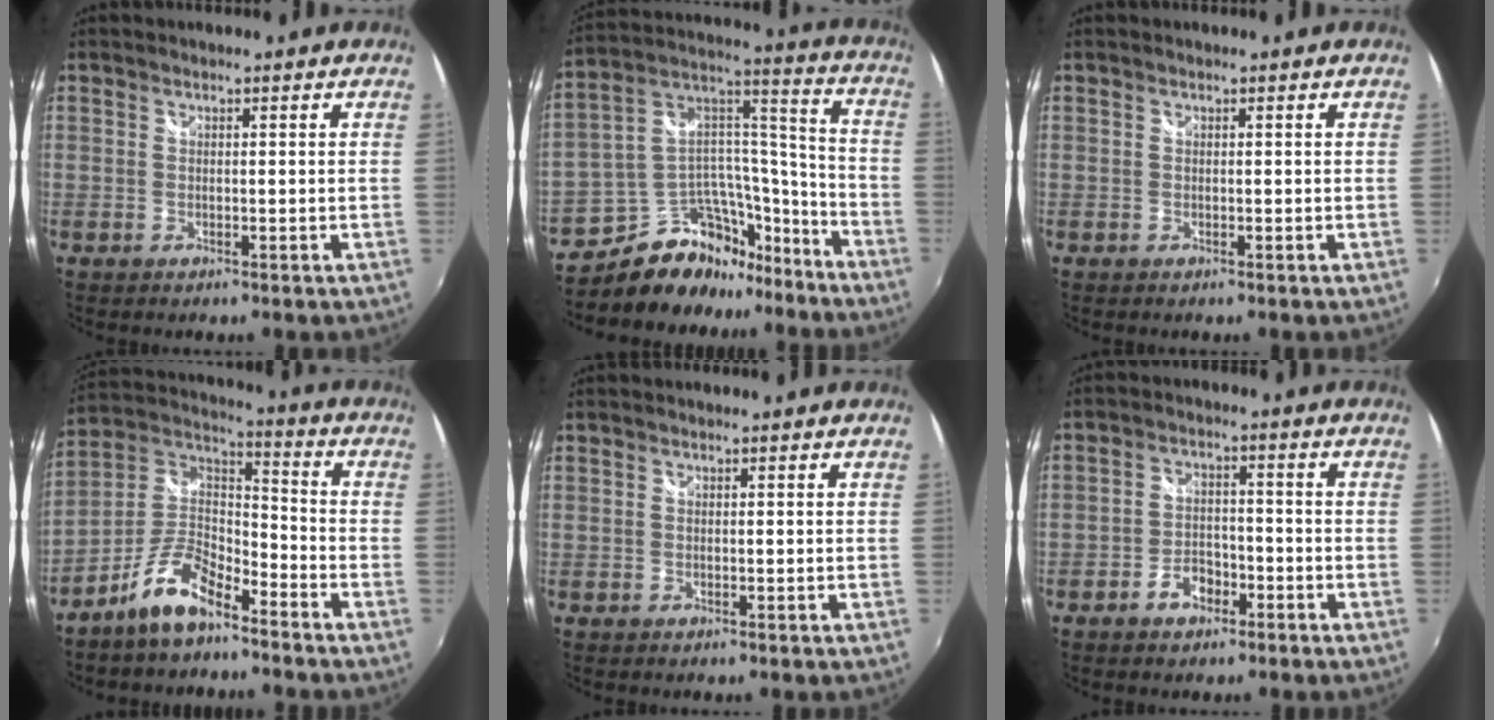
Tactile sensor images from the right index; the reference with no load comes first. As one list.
[{"total": 16.9, "force": [-12.9, 9.5, 5.4], "torque": [-0.099, 0.085, -0.199]}, {"total": 0.0}, {"total": 11.3, "force": [-7.6, 4.2, 7.3], "torque": [-0.165, 0.022, -0.145]}, {"total": 0.0}, {"total": 5.0, "force": [-3.1, 3.0, 2.4], "torque": [-0.055, 0.008, -0.049]}]